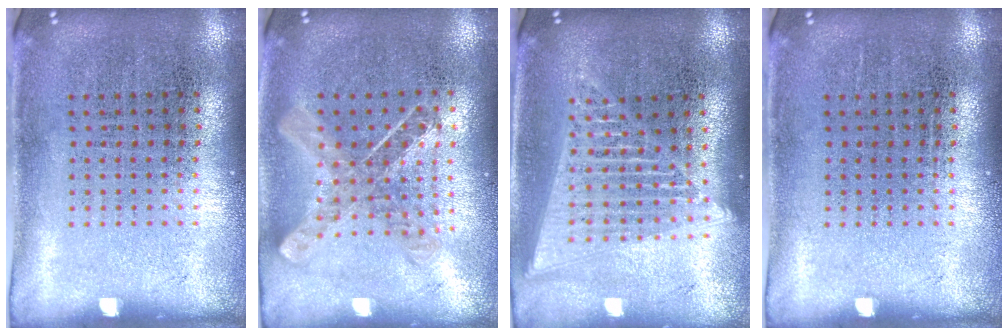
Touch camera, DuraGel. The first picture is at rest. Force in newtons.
{"total": 1.0, "press": 0.9, "slide": 0.1}
{"total": 1.9, "press": 1.6, "slide": 1.0}
{"total": 0.0}